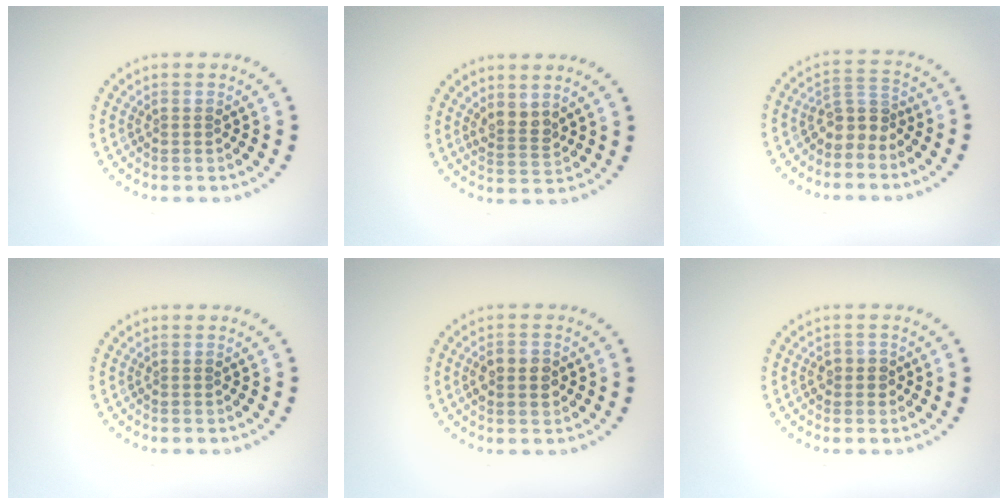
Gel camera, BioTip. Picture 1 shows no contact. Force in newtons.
{"total": 2.1, "press": 1.7, "slide": 1.2}
{"total": 2.7, "press": 2.1, "slide": 1.7}
{"total": 0.0}
{"total": 3.1, "press": 3.1, "slide": 0.2}
{"total": 1.4, "press": 1.3, "slide": 0.6}